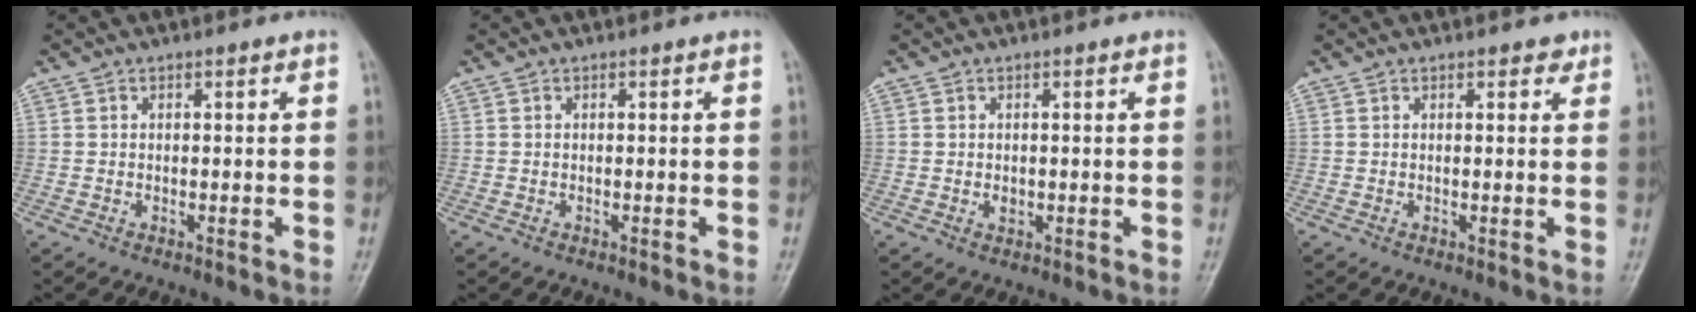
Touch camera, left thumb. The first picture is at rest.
{"total": 0.0}
{"total": 1.3, "force": [0.0, 1.0, 0.8], "torque": [-0.009, -0.001, 0.002]}
{"total": 1.7, "force": [1.1, 0.9, 0.9], "torque": [0.001, -0.004, 0.009]}